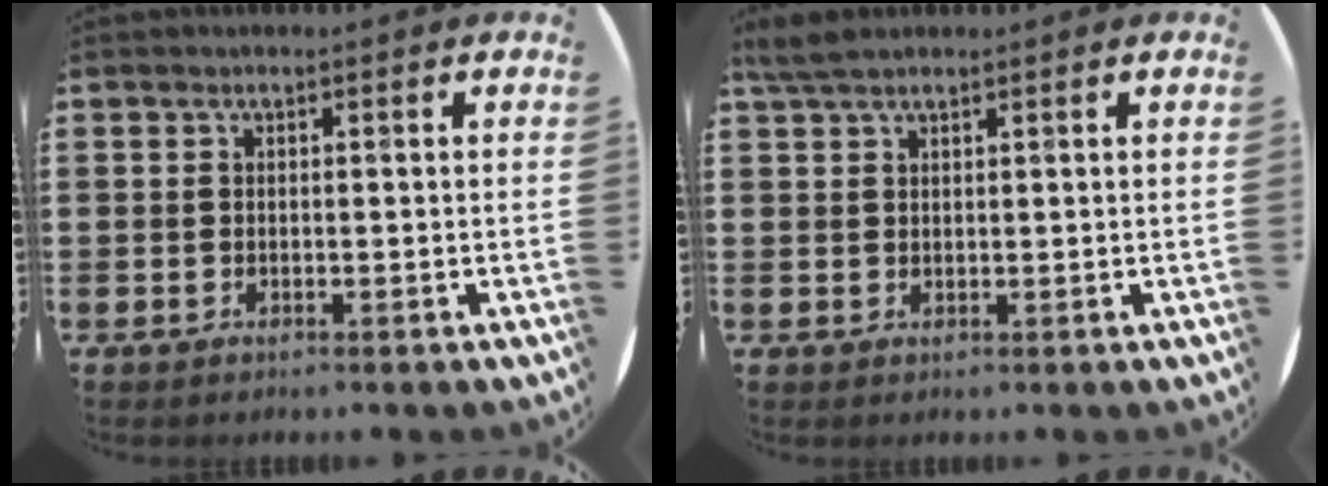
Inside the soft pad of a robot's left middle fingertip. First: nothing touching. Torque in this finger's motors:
{"motor_torque": [0.51, -0.45, 0.03, 0.02]}